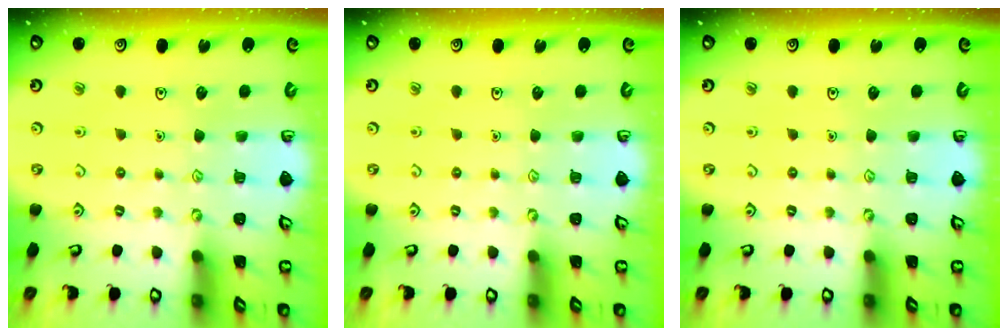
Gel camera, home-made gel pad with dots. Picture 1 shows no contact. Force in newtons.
{"total": 0.0}
{"total": 0.0}